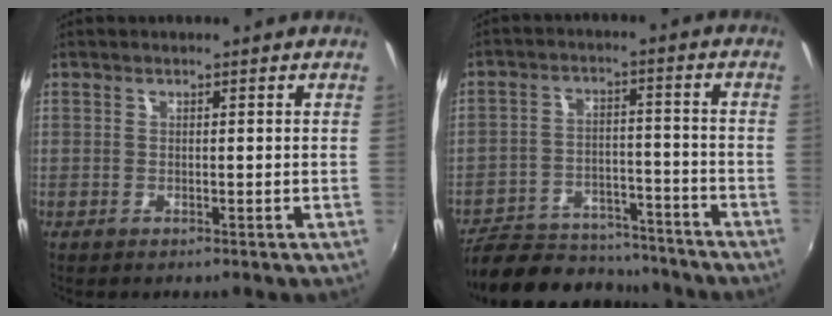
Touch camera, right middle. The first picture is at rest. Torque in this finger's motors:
{"motor_torque": [0.60, -0.88, -0.03, 0.00]}